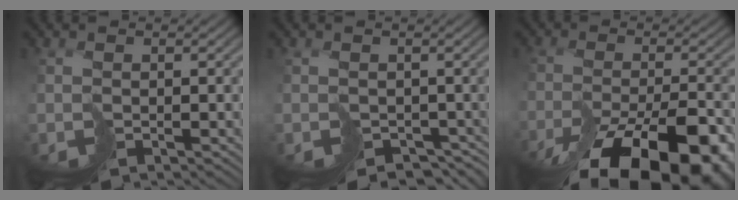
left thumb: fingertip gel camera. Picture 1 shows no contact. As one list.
[{"total": 3.2, "force": [-1.5, 2.6, 1.1], "torque": [-0.008, -0.017, -0.009]}, {"total": 15.3, "force": [-10.6, 5.1, 9.8], "torque": [-0.140, -0.040, -0.135]}]